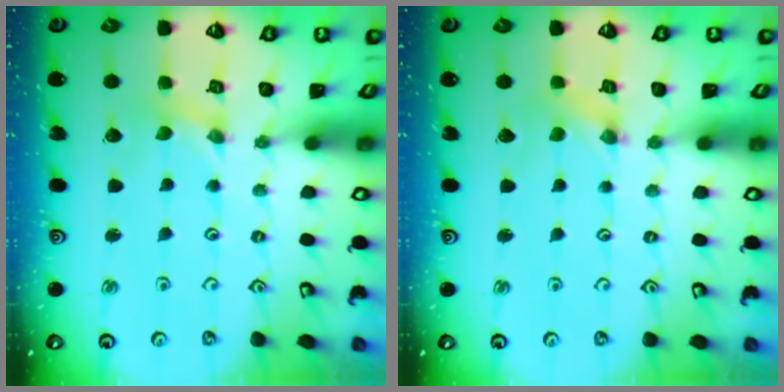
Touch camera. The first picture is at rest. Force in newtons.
{"total": 1.2, "press": 1.2, "slide": 0.2}